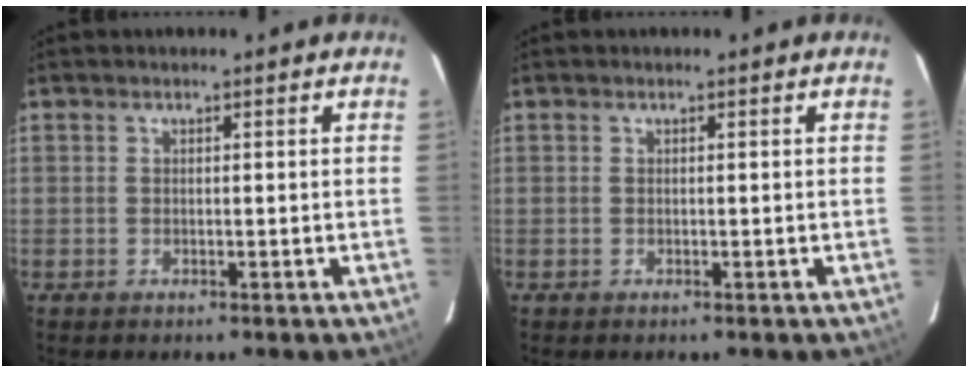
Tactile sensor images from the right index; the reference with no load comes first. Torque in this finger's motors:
{"motor_torque": [0.00, 0.00, 0.00, 0.00]}